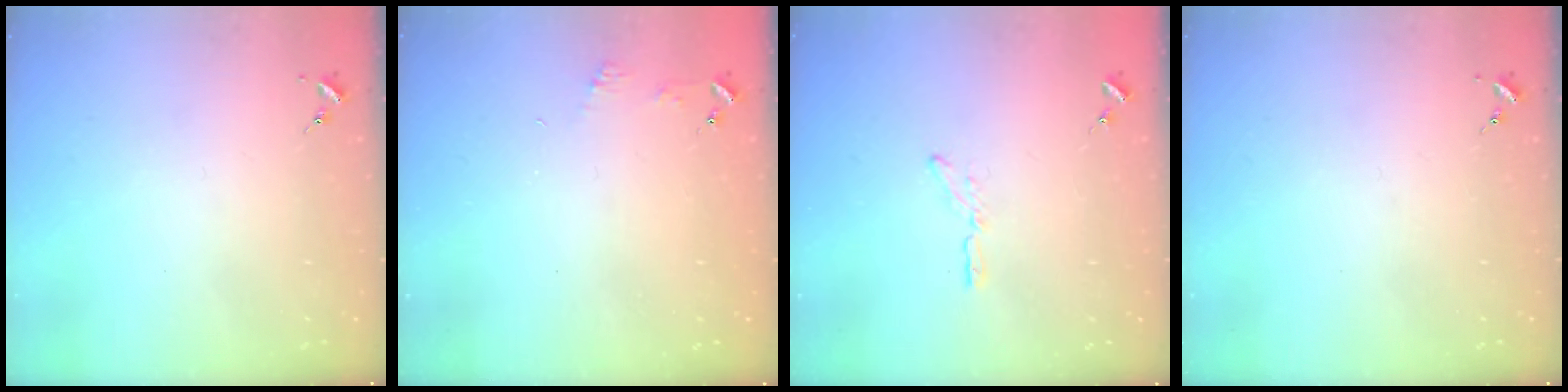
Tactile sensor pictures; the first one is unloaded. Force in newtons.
{"total": 3.8, "press": 3.8, "slide": 0.4}
{"total": 3.5, "press": 3.5, "slide": 0.2}
{"total": 0.0}